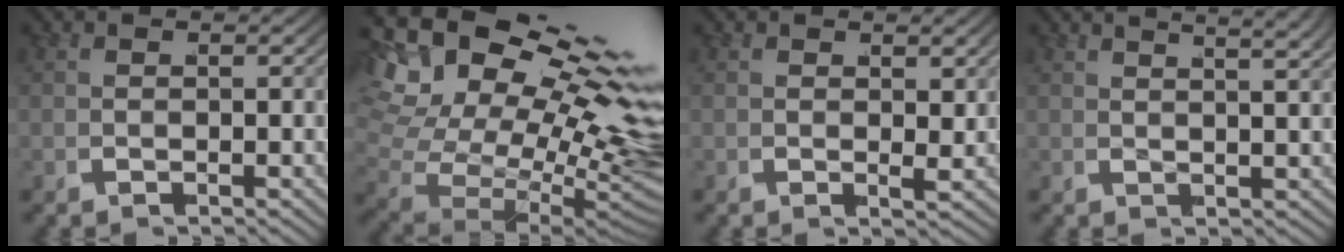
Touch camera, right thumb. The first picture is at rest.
{"total": 21.5, "force": [-0.3, 15.0, 15.4], "torque": [-0.263, -0.064, 0.005]}
{"total": 1.0, "force": [0.9, -0.2, 0.2], "torque": [0.002, 0.000, 0.016]}
{"total": 4.0, "force": [3.1, 0.8, 2.3], "torque": [-0.011, 0.016, 0.041]}